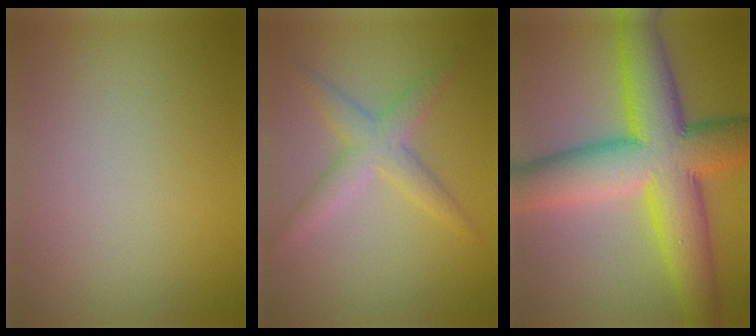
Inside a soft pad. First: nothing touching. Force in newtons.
{"total": 3.2, "press": 3.2, "slide": 0.1}
{"total": 12.5, "press": 12.5, "slide": 0.2}